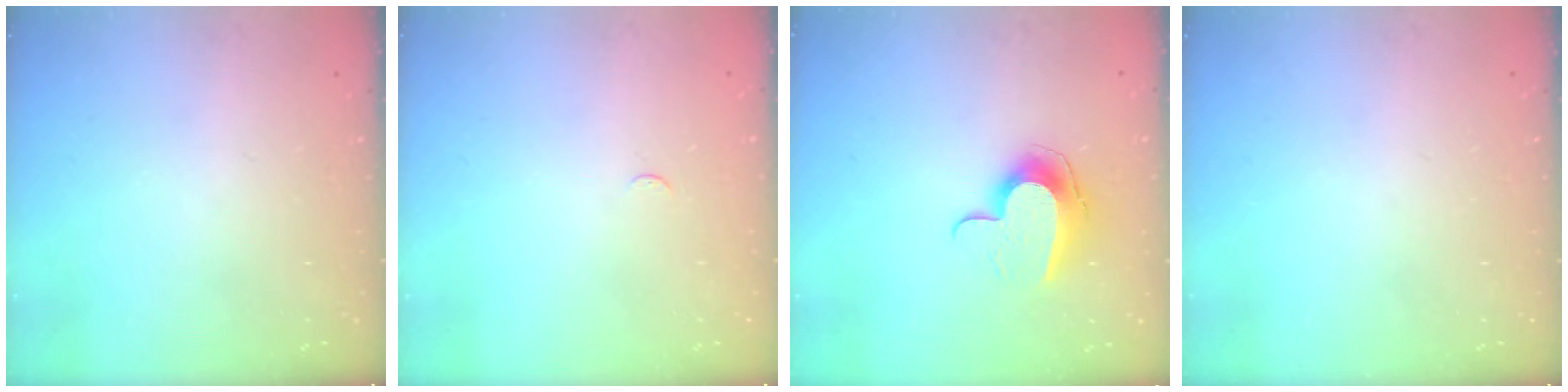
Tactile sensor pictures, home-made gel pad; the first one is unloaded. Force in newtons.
{"total": 2.9, "press": 2.8, "slide": 0.4}
{"total": 10.8, "press": 10.8, "slide": 1.0}
{"total": 0.0}